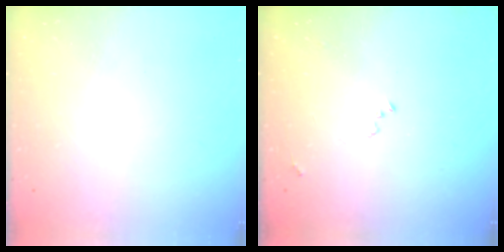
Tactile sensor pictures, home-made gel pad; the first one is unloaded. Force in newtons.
{"total": 7.5, "press": 7.5, "slide": 1.0}